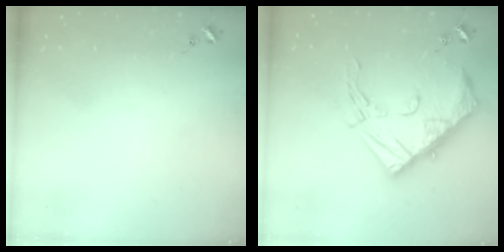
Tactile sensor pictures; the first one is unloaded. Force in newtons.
{"total": 18.8, "press": 18.7, "slide": 1.2}